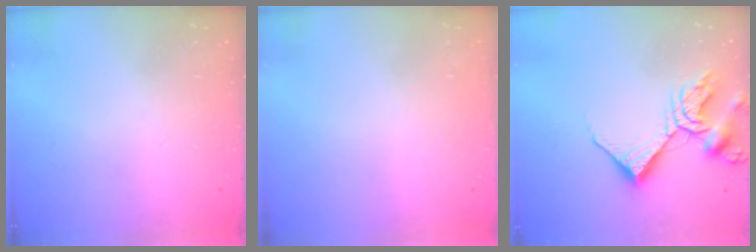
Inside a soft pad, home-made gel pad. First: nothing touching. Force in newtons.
{"total": 2.0, "press": 2.0, "slide": 0.1}
{"total": 11.9, "press": 11.8, "slide": 1.4}